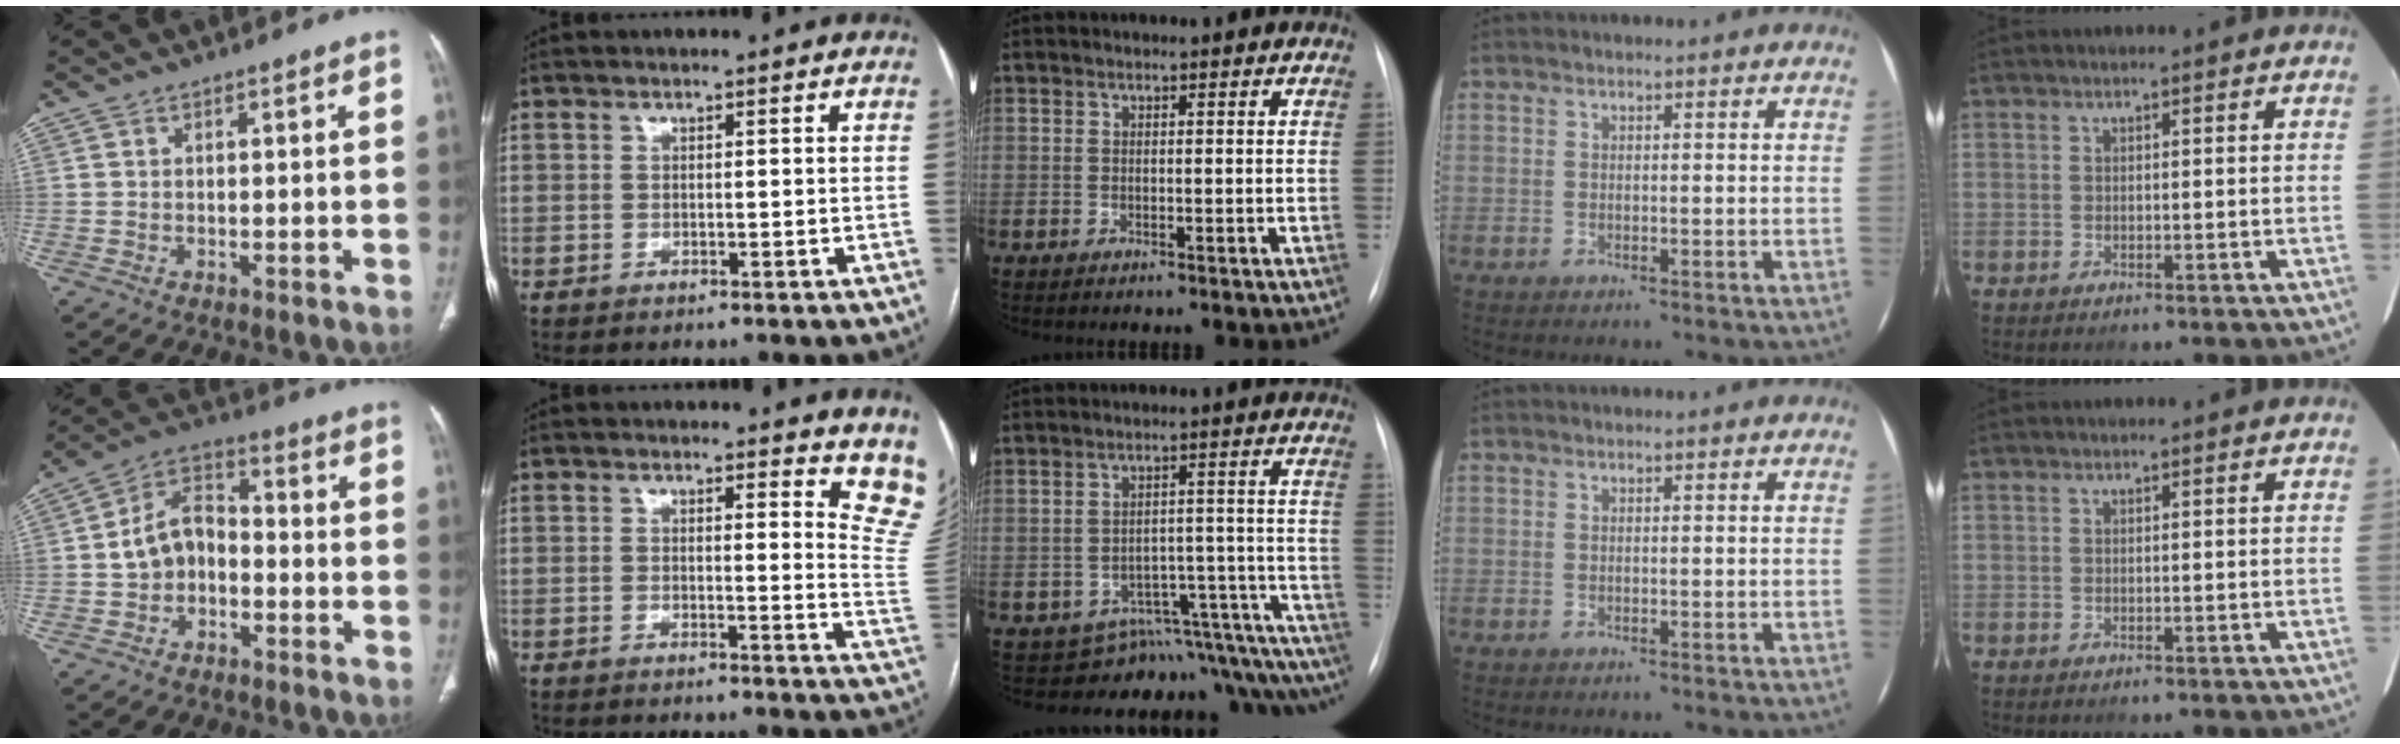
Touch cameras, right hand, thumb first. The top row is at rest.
{"thumb": {"total": 9.0, "force": [-1.7, 6.5, 6.0], "torque": [-0.090, 0.039, -0.045]}, "index": {"total": 8.4, "force": [7.0, 1.5, 4.4], "torque": [-0.030, -0.052, 0.044]}, "middle": {"total": 15.0, "force": [-14.6, 3.0, 1.5], "torque": [0.018, 0.067, -0.177]}}